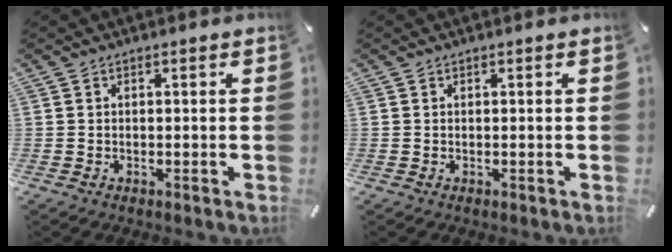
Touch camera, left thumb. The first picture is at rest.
{"total": 0.0}